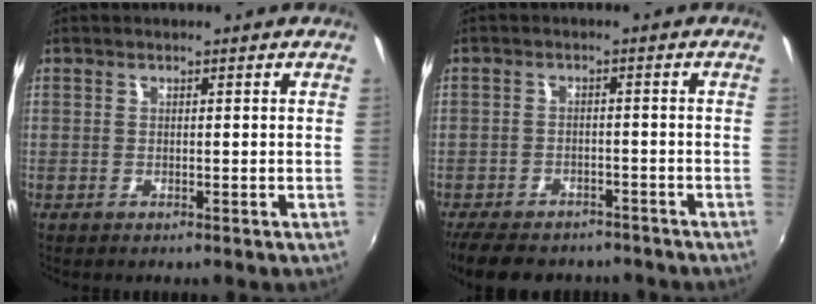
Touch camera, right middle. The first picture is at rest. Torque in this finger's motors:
{"motor_torque": [0.47, -1.01, -0.34, -0.09]}